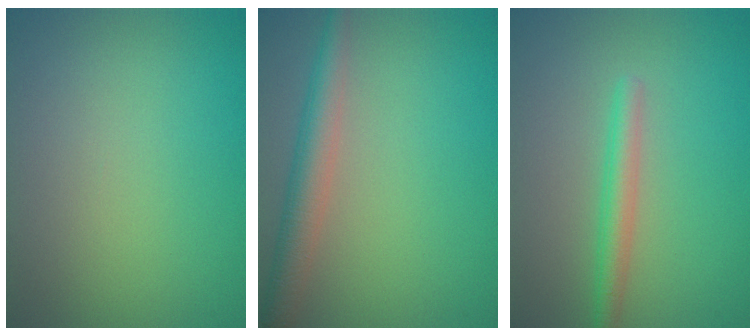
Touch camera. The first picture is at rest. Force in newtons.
{"total": 3.8, "press": 3.8, "slide": 0.2}
{"total": 2.4, "press": 2.4, "slide": 0.1}